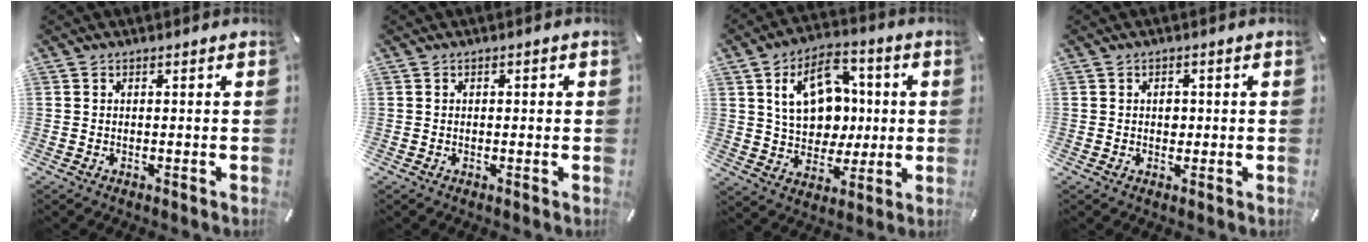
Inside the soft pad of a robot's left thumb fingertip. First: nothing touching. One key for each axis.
{"total": 0.8, "fx": -0.1, "fy": 0.5, "fz": 0.6, "tx": -0.011, "ty": 0.003, "tz": -0.003}
{"total": 15.7, "fx": 3.3, "fy": 12.1, "fz": 9.4, "tx": -0.155, "ty": 0.005, "tz": 0.063}
{"total": 2.0, "fx": 0.0, "fy": 1.7, "fz": 1.1, "tx": -0.007, "ty": -0.002, "tz": -0.005}